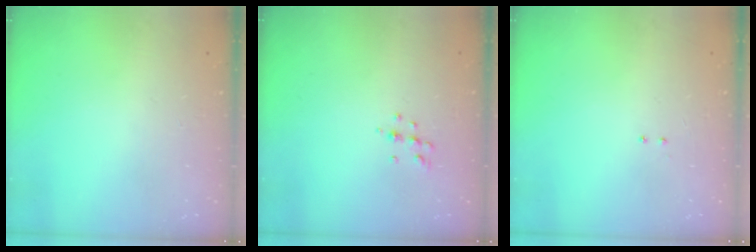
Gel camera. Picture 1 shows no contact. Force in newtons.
{"total": 5.7, "press": 5.6, "slide": 1.0}
{"total": 2.0, "press": 2.0, "slide": 0.4}